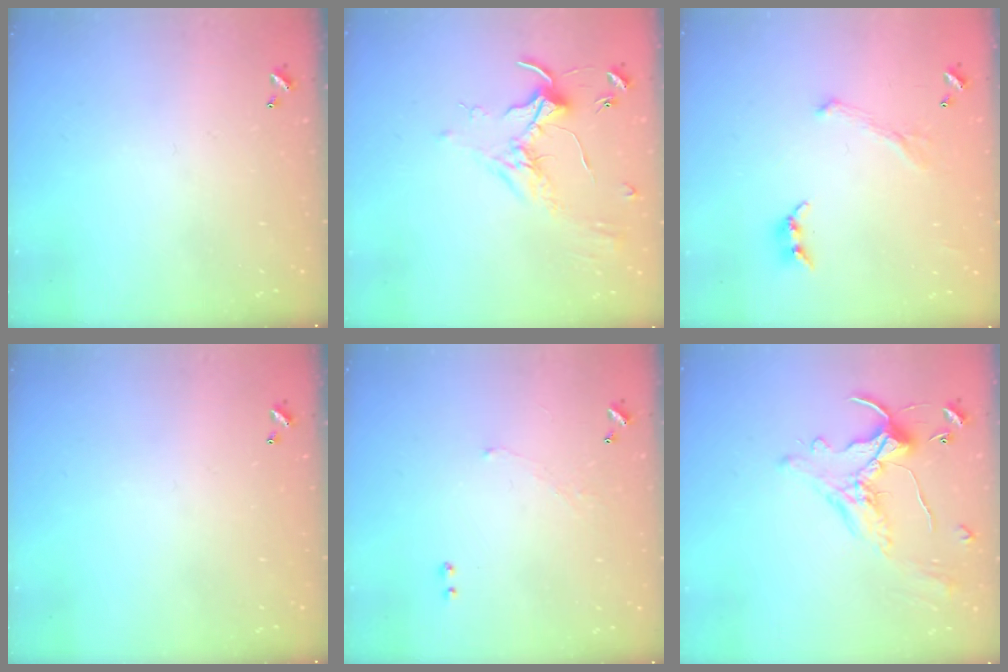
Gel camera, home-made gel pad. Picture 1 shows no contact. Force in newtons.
{"total": 1.8, "press": 1.7, "slide": 0.4}
{"total": 2.7, "press": 2.6, "slide": 0.7}
{"total": 0.0}
{"total": 2.5, "press": 2.4, "slide": 0.7}
{"total": 2.9, "press": 2.6, "slide": 1.3}